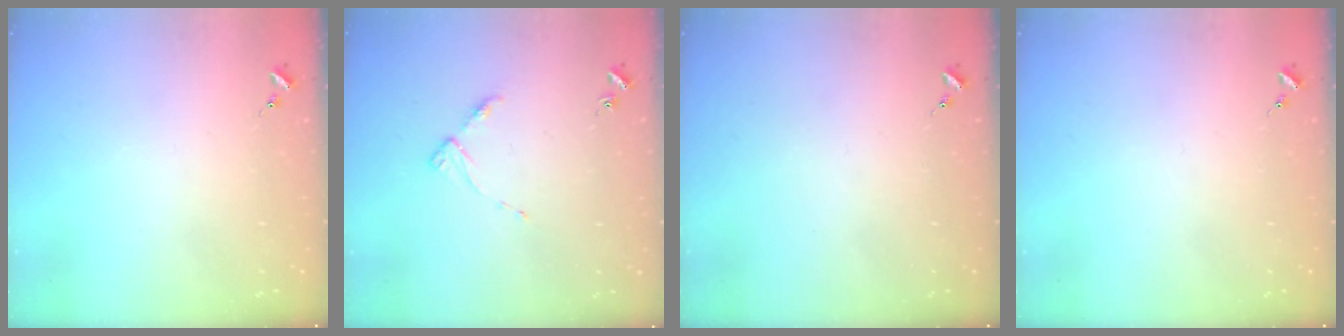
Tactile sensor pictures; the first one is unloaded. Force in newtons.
{"total": 4.5, "press": 4.4, "slide": 0.6}
{"total": 0.0}
{"total": 0.0}